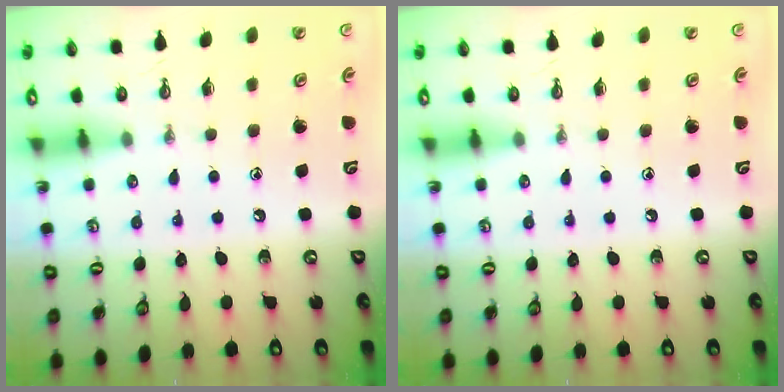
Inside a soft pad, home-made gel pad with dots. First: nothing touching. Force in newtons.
{"total": 0.0}